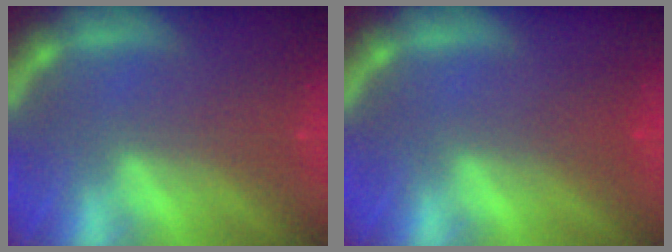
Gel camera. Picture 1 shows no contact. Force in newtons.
{"total": 1.0}